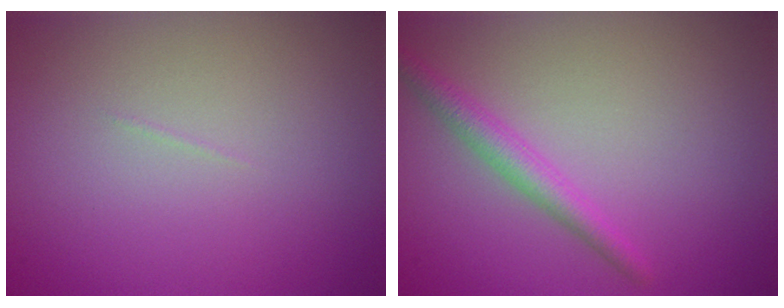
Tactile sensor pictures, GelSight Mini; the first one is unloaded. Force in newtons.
{"total": 2.3, "press": 2.3, "slide": 0.0}